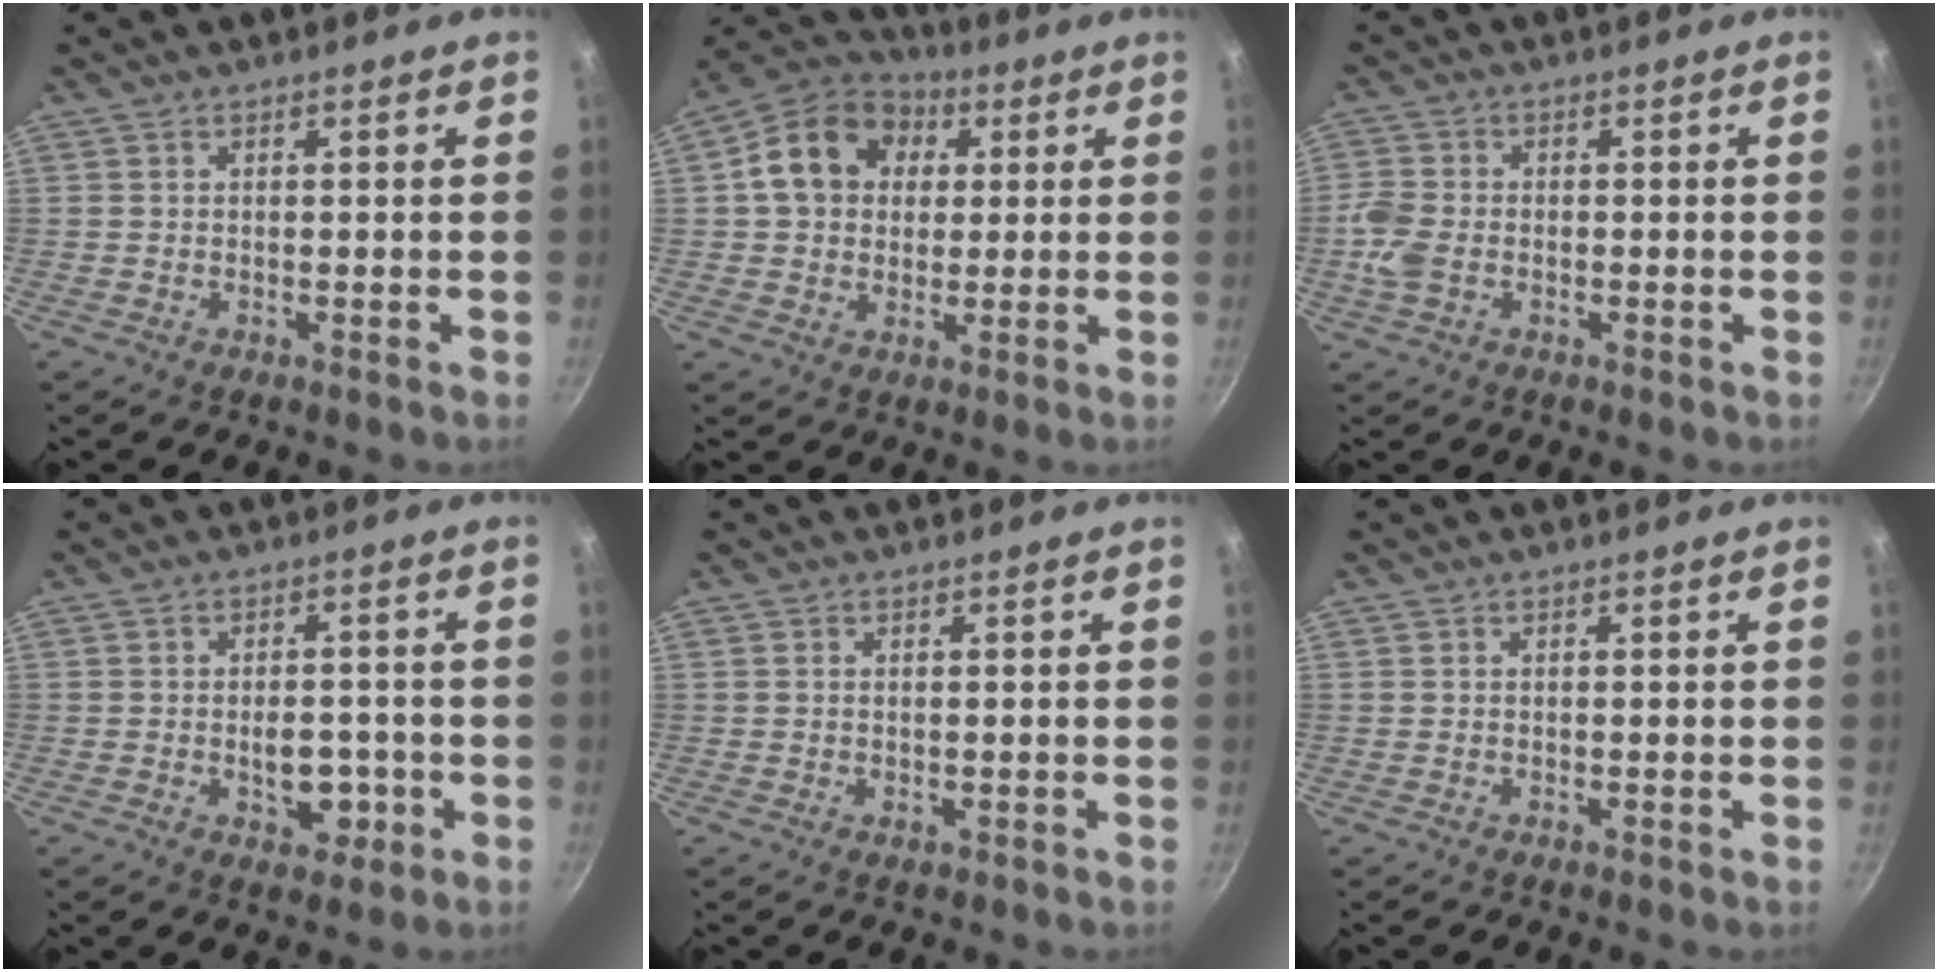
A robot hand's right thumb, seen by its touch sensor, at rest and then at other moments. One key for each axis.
{"total": 14.1, "fx": 3.2, "fy": 11.4, "fz": 7.7, "tx": -0.110, "ty": 0.020, "tz": 0.038}
{"total": 5.4, "fx": -1.3, "fy": 3.8, "fz": 3.6, "tx": -0.082, "ty": 0.008, "tz": -0.032}
{"total": 6.5, "fx": -1.8, "fy": 4.1, "fz": 4.7, "tx": -0.032, "ty": 0.007, "tz": -0.022}
{"total": 0.5, "fx": 0.0, "fy": 0.3, "fz": 0.5, "tx": -0.006, "ty": -0.001, "tz": -0.001}
{"total": 0.0}